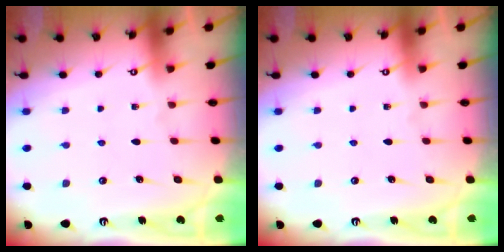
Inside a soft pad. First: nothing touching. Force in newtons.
{"total": 0.0}